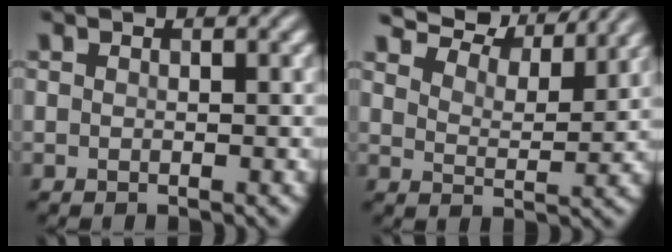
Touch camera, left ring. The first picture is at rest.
{"total": 8.5, "force": [7.6, 2.0, 3.2], "torque": [-0.064, -0.002, 0.108]}